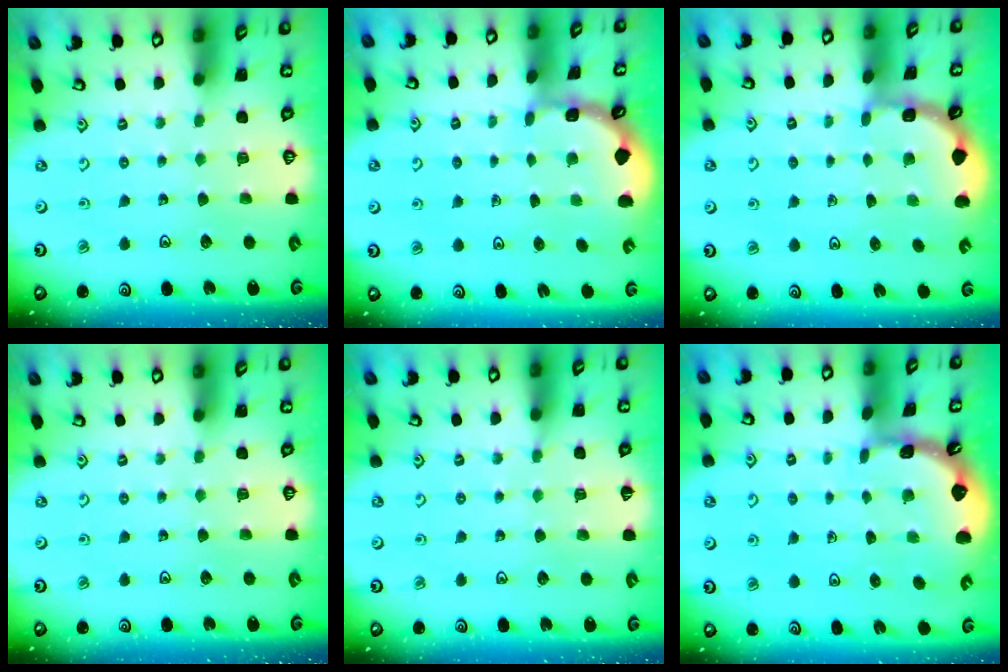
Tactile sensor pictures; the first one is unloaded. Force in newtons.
{"total": 1.6, "press": 1.5, "slide": 0.2}
{"total": 2.1, "press": 2.1, "slide": 0.2}
{"total": 0.0}
{"total": 2.7, "press": 2.7, "slide": 0.4}
{"total": 1.2, "press": 1.1, "slide": 0.2}